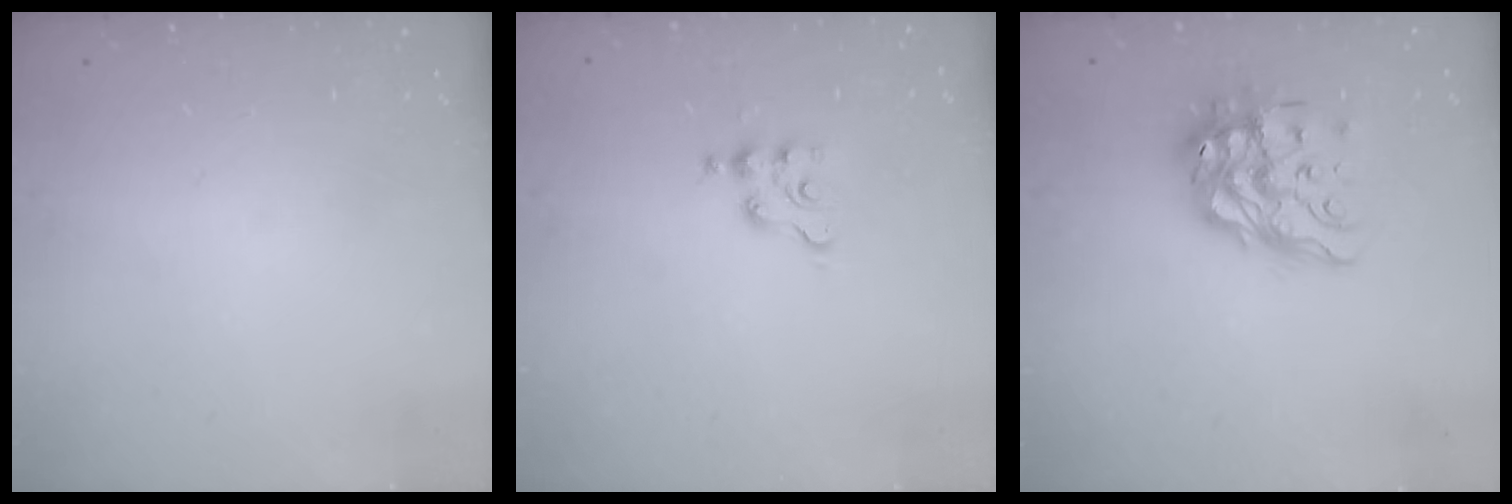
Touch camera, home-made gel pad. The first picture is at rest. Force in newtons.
{"total": 3.9, "press": 3.9, "slide": 0.6}
{"total": 13.9, "press": 13.8, "slide": 1.2}